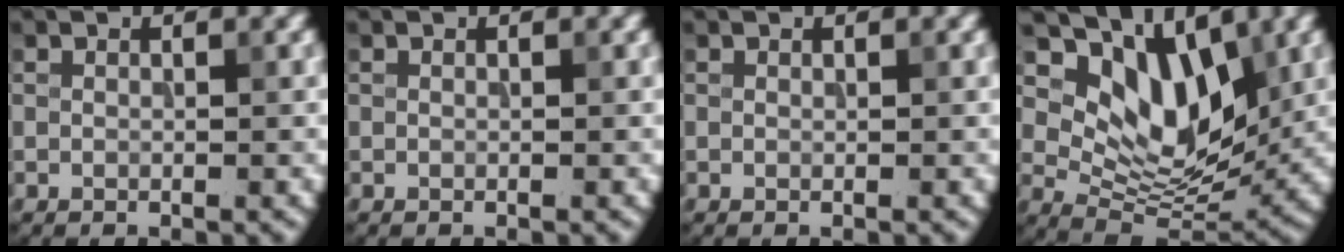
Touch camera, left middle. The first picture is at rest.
{"total": 0.0}
{"total": 0.0}
{"total": 8.6, "force": [4.1, 4.9, 5.7], "torque": [-0.089, -0.016, 0.072]}